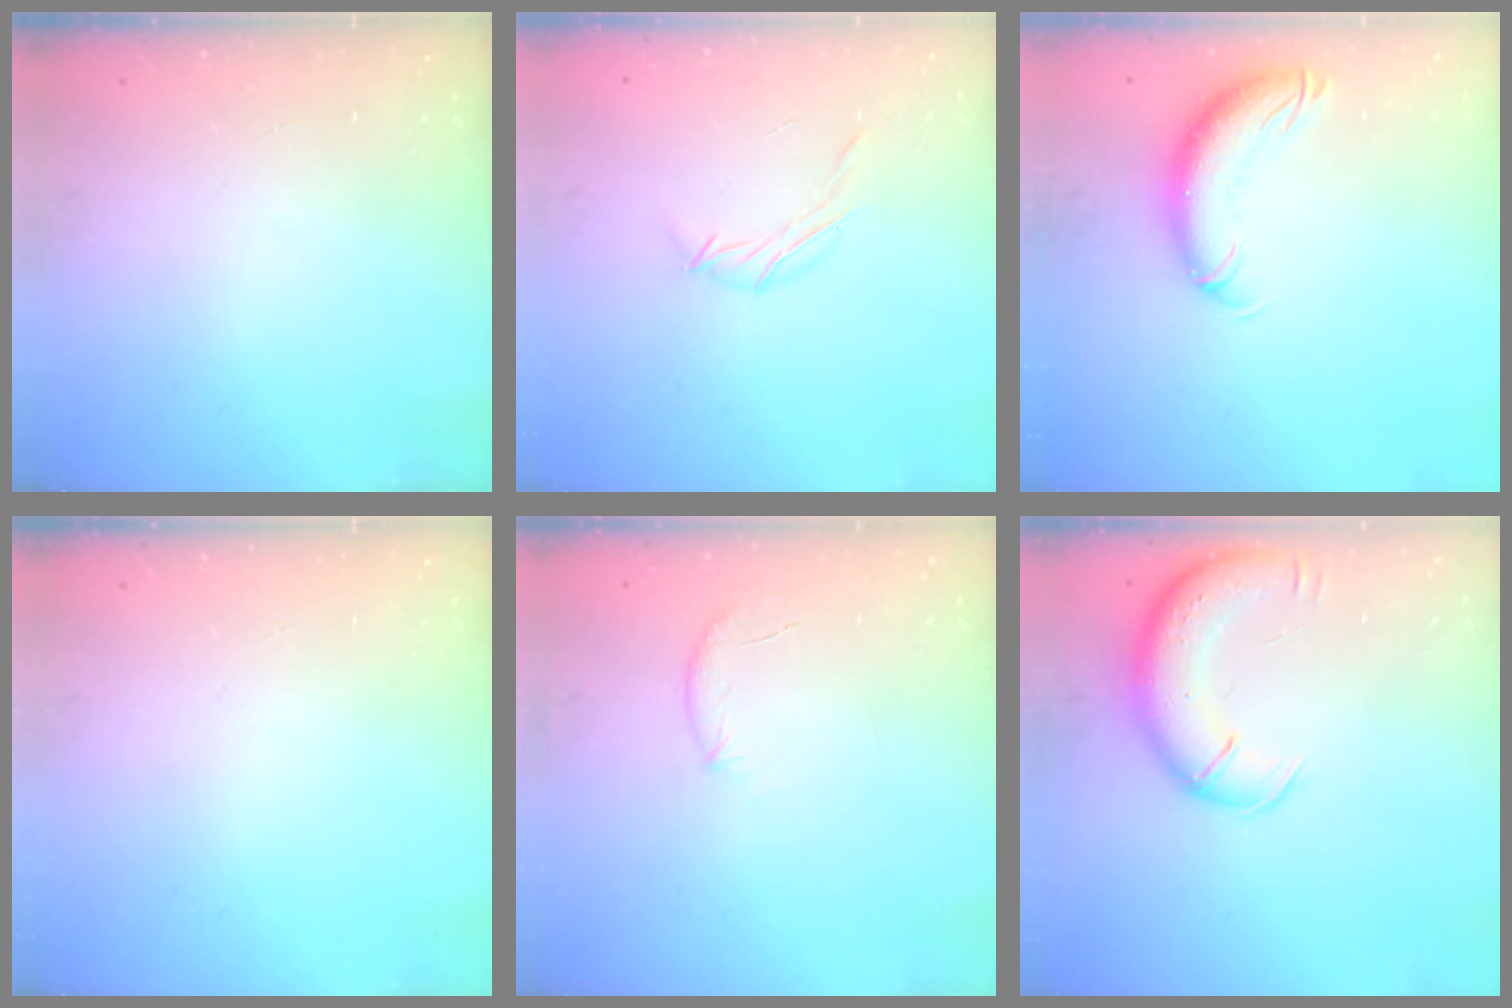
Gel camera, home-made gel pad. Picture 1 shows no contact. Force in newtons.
{"total": 6.1, "press": 5.9, "slide": 1.4}
{"total": 11.2, "press": 10.8, "slide": 2.9}
{"total": 0.0}
{"total": 6.9, "press": 6.7, "slide": 1.8}
{"total": 13.4, "press": 12.9, "slide": 3.5}